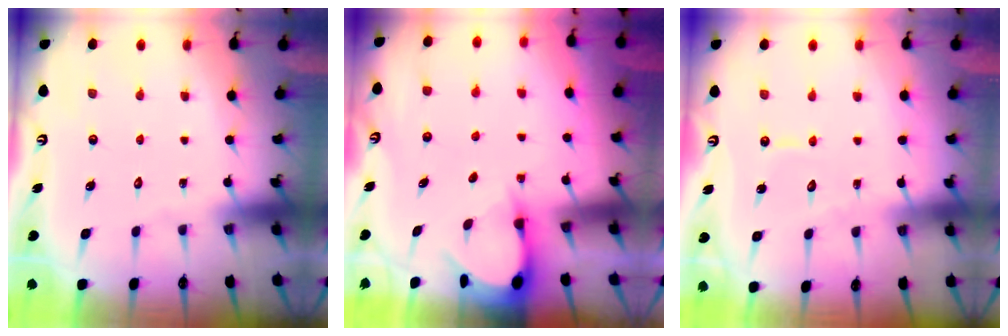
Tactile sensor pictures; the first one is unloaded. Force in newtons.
{"total": 3.3, "press": 3.3, "slide": 0.4}
{"total": 4.6, "press": 4.6, "slide": 0.3}